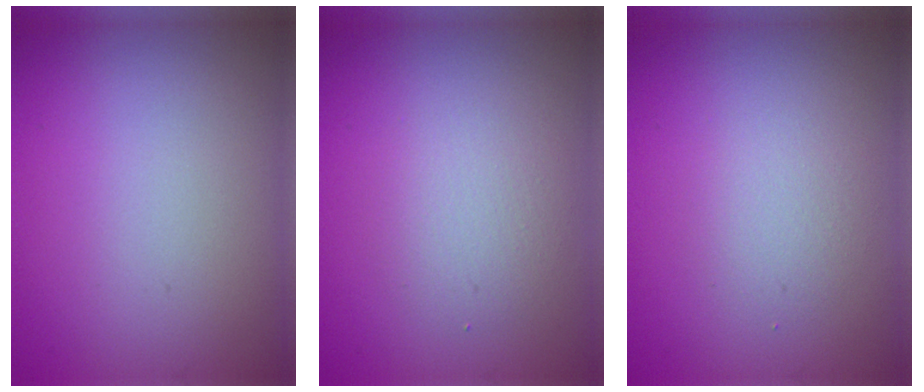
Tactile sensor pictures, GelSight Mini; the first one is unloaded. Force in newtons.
{"total": 2.4, "press": 2.4, "slide": 0.1}
{"total": 1.9, "press": 1.9, "slide": 0.1}